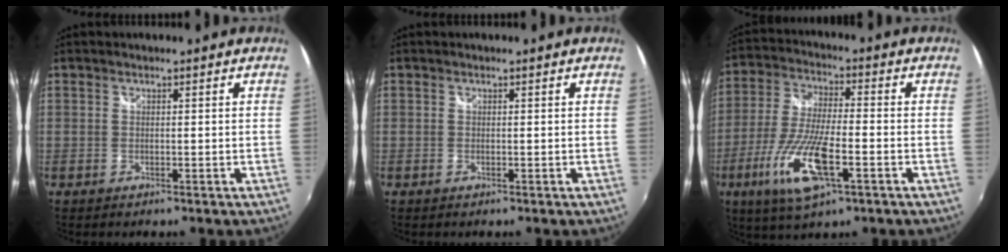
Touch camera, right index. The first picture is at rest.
{"total": 0.0}
{"total": 14.4, "force": [-5.9, 3.9, 12.6], "torque": [-0.269, -0.020, -0.112]}